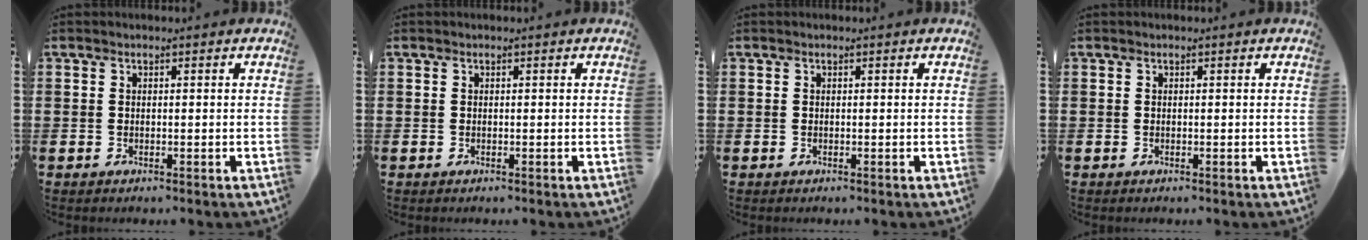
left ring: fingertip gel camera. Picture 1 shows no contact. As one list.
[{"total": 0.0}, {"total": 0.0}, {"total": 0.0}]